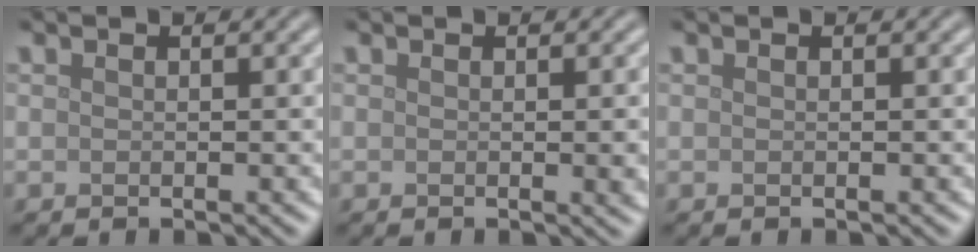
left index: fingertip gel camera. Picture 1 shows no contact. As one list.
[{"total": 2.0, "force": [0.0, 0.5, 2.0], "torque": [-0.020, -0.001, -0.002]}, {"total": 0.0}]